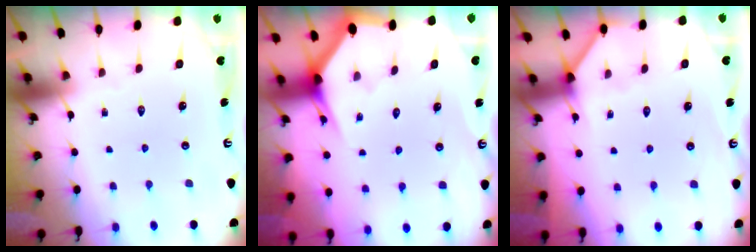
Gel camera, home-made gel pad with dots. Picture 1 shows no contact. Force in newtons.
{"total": 2.9, "press": 2.9, "slide": 0.1}
{"total": 2.7, "press": 2.7, "slide": 0.4}